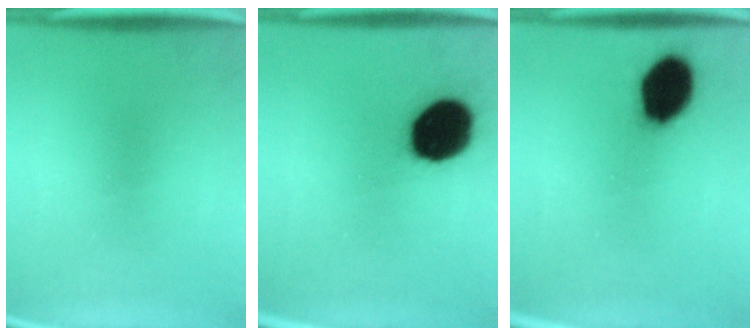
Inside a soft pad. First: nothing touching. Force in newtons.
{"total": 18.9}
{"total": 13.6}